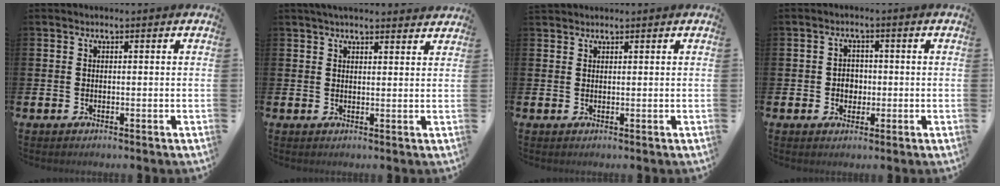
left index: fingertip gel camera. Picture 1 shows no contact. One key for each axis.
{"total": 3.1, "fx": 3.0, "fy": 0.5, "fz": 0.9, "tx": -0.020, "ty": -0.008, "tz": 0.054}
{"total": 1.2, "fx": 1.2, "fy": 0.3, "fz": -0.1, "tx": 0.010, "ty": -0.001, "tz": 0.021}
{"total": 2.7, "fx": -0.3, "fy": 2.3, "fz": 1.2, "tx": -0.009, "ty": 0.000, "tz": -0.014}